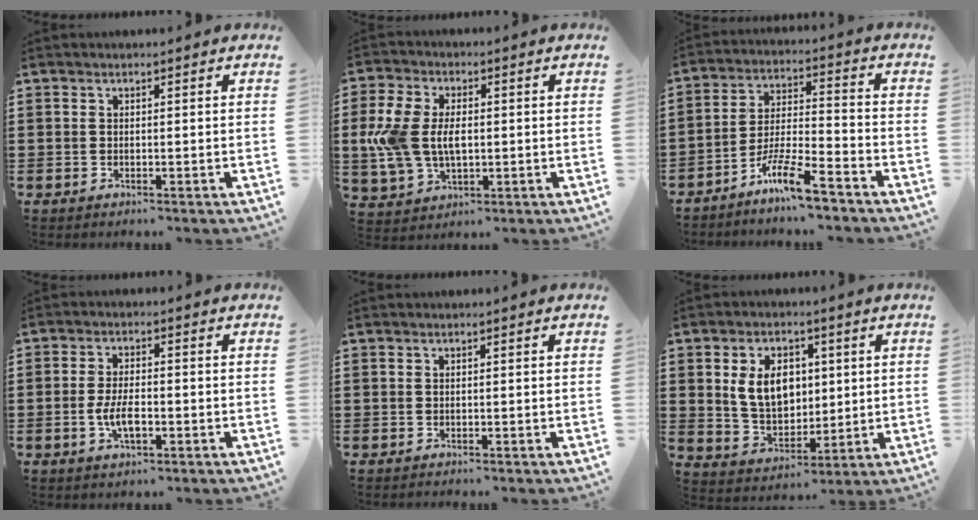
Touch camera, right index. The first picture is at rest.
{"total": 9.0, "force": [0.2, 5.8, 6.9], "torque": [-0.180, 0.003, -0.006]}
{"total": 9.2, "force": [-7.3, 0.9, 5.4], "torque": [-0.107, 0.008, -0.141]}
{"total": 4.8, "force": [-1.3, 2.0, 4.1], "torque": [-0.091, -0.001, -0.027]}
{"total": 0.0}
{"total": 8.2, "force": [1.7, 6.0, 5.4], "torque": [-0.112, 0.012, 0.028]}